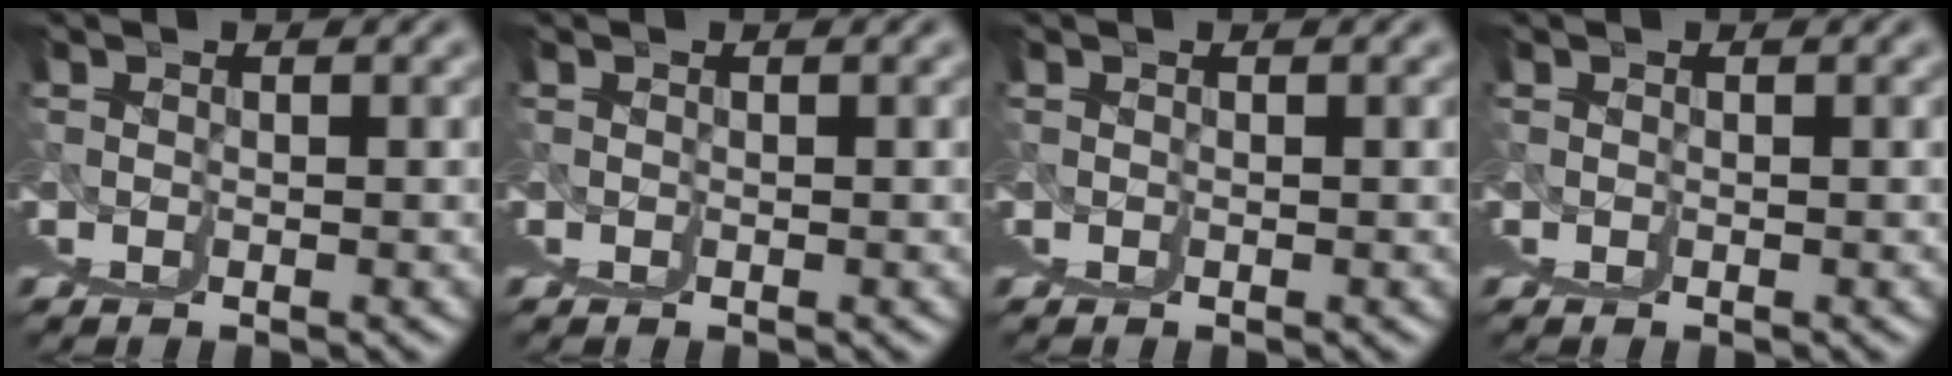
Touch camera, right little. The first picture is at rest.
{"total": 0.0}
{"total": 0.0}
{"total": 0.0}